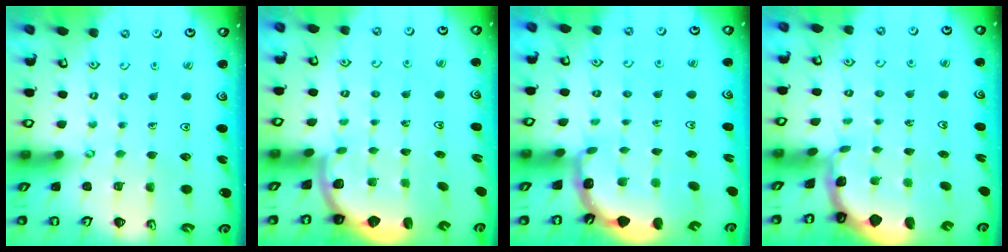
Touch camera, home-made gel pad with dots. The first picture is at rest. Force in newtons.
{"total": 2.2, "press": 2.0, "slide": 1.1}
{"total": 2.7, "press": 2.7, "slide": 0.6}
{"total": 0.8, "press": 0.8, "slide": 0.2}